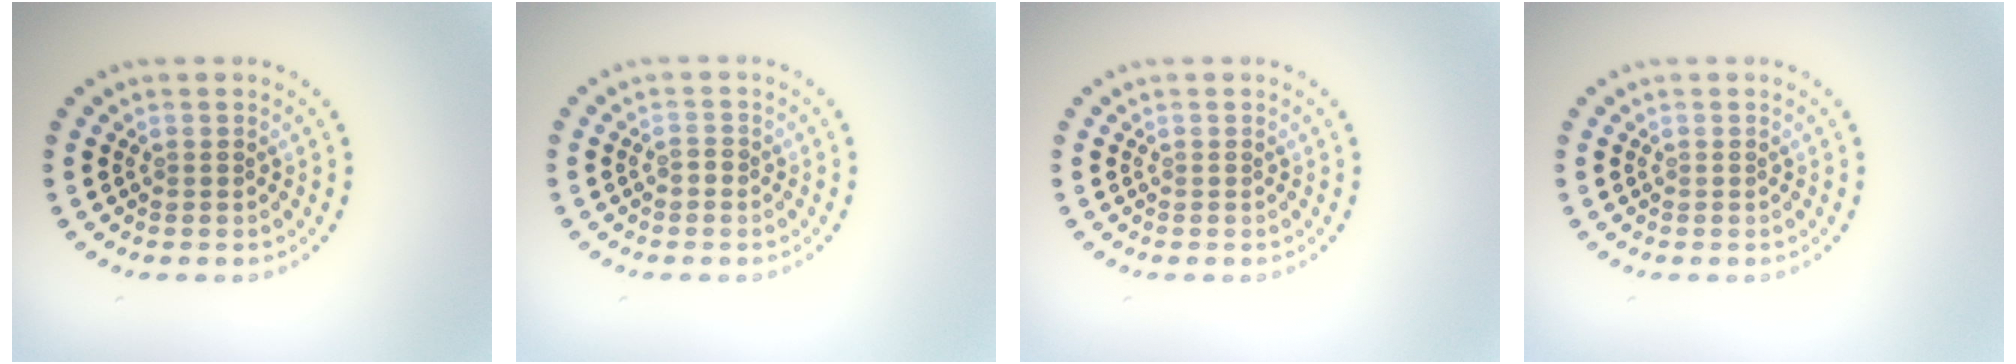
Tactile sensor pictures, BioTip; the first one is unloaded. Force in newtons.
{"total": 0.7, "press": 0.7, "slide": 0.2}
{"total": 0.0}
{"total": 0.0}